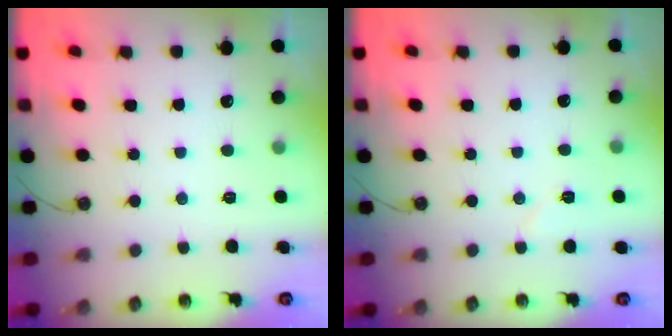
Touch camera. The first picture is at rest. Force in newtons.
{"total": 4.4, "press": 4.1, "slide": 1.6}